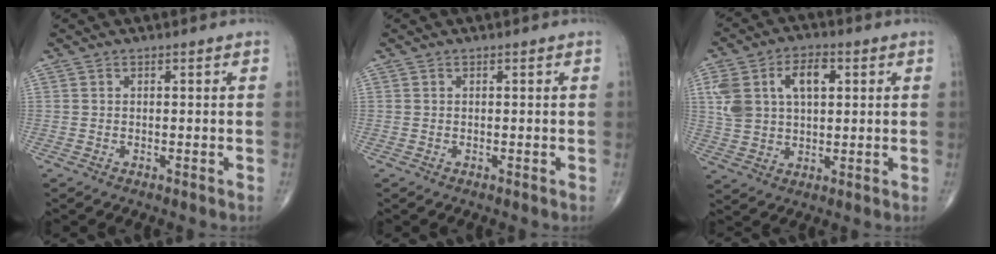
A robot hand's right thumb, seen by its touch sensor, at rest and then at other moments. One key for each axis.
{"total": 0.0}
{"total": 12.3, "fx": 3.4, "fy": 7.5, "fz": 9.1, "tx": -0.155, "ty": 0.011, "tz": 0.065}